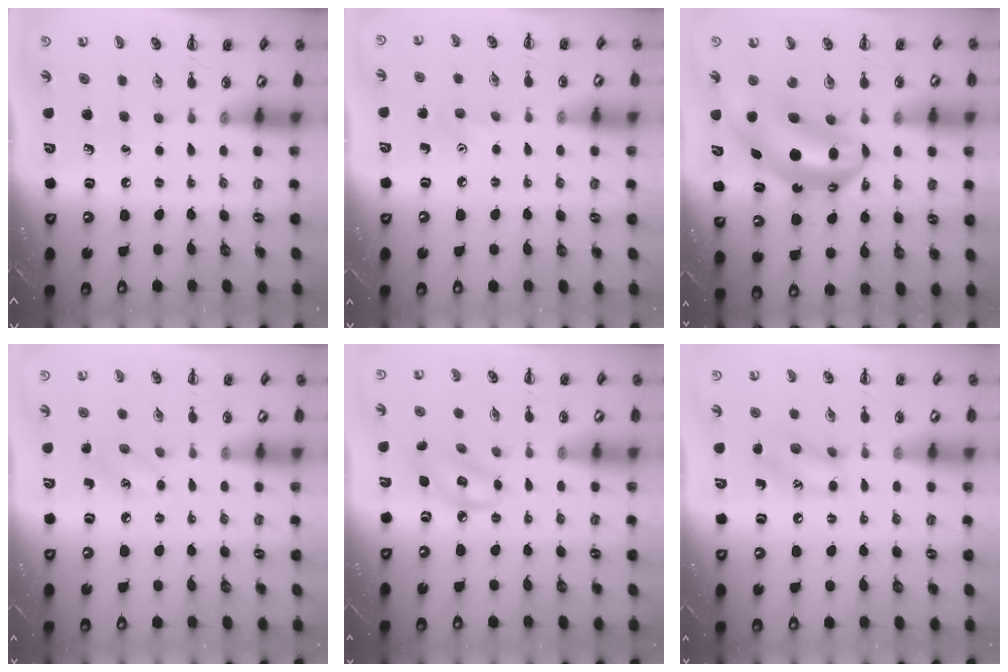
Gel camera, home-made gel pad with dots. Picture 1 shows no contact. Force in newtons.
{"total": 5.3, "press": 5.1, "slide": 1.3}
{"total": 10.3, "press": 10.0, "slide": 2.4}
{"total": 6.0, "press": 5.8, "slide": 1.7}
{"total": 6.7, "press": 6.7, "slide": 0.3}
{"total": 10.8, "press": 10.7, "slide": 1.6}